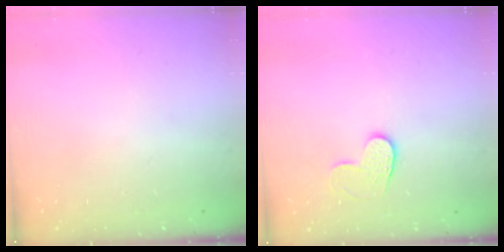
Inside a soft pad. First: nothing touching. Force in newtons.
{"total": 6.6, "press": 6.6, "slide": 0.3}